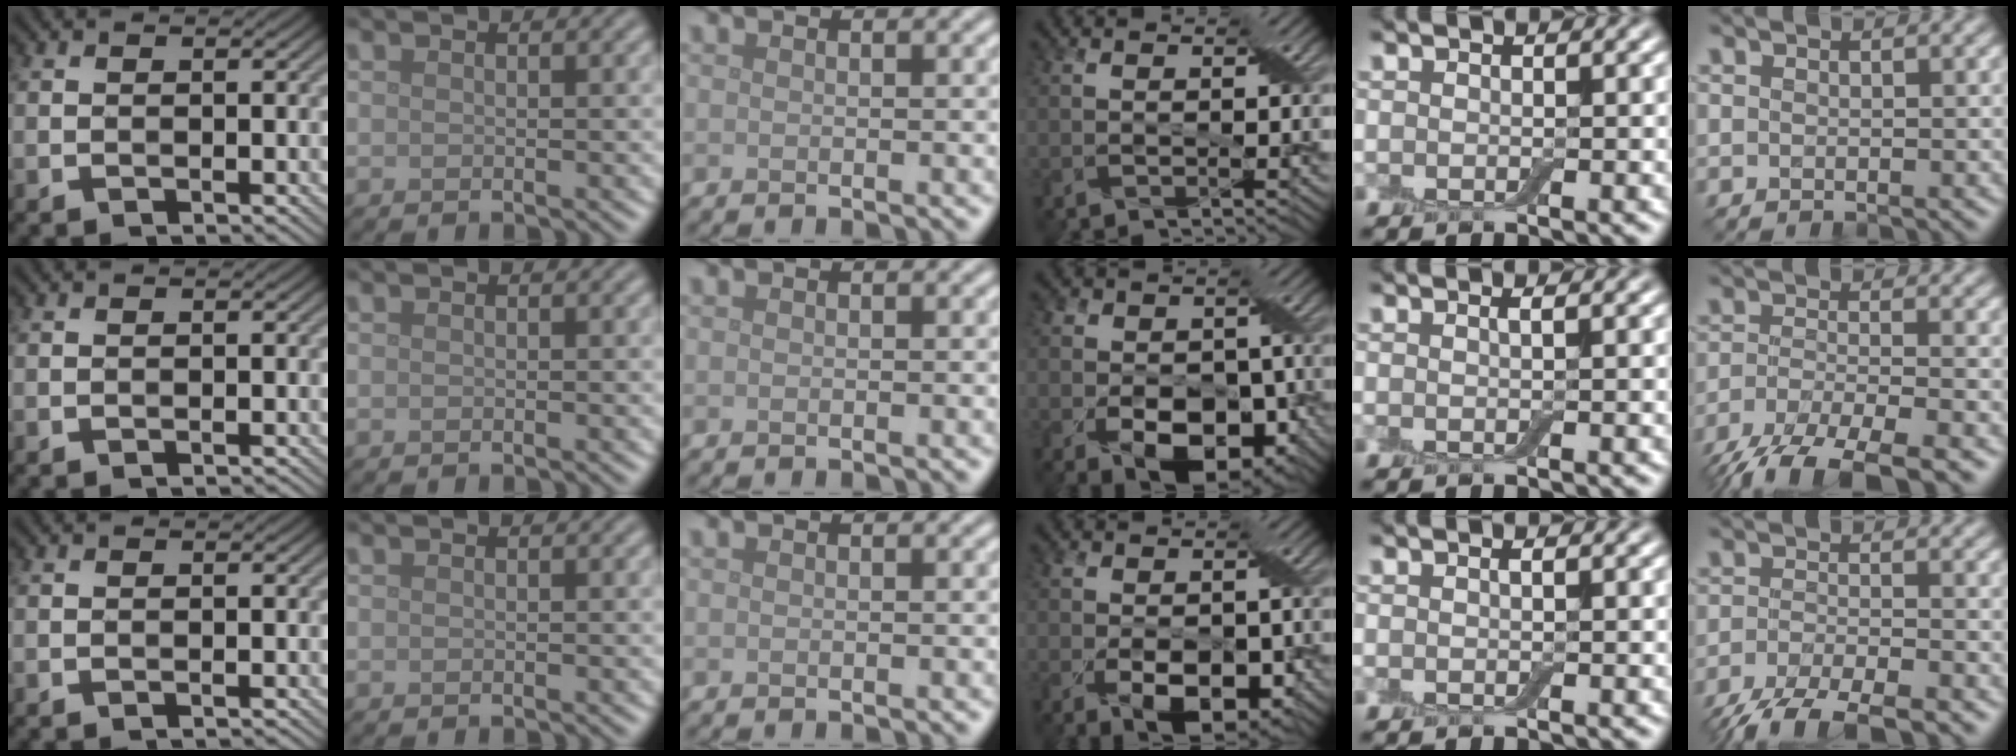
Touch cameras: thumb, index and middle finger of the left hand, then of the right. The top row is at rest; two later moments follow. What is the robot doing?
{"motion": "peel", "object": "adhesive wrap"}